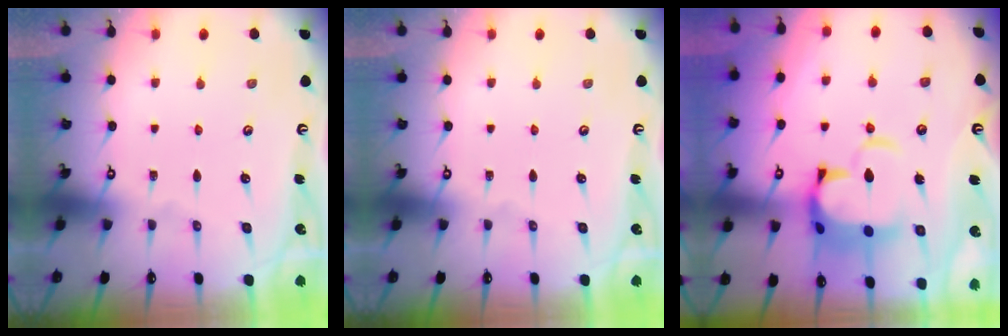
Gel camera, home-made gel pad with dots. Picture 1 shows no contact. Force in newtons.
{"total": 0.0}
{"total": 7.6, "press": 7.3, "slide": 2.1}